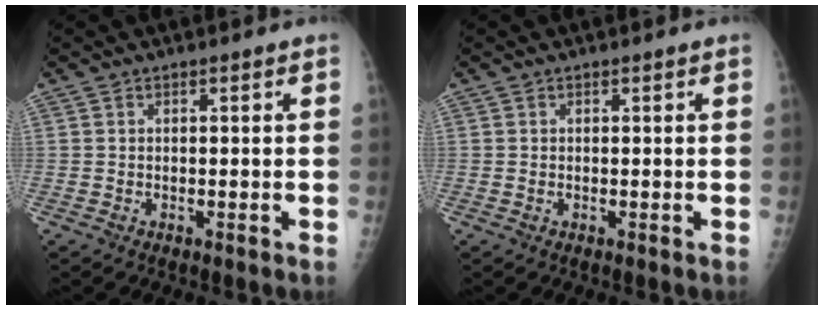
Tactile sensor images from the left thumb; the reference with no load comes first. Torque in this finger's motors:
{"motor_torque": [0.35, -0.26, 0.12, 0.03, -0.01]}